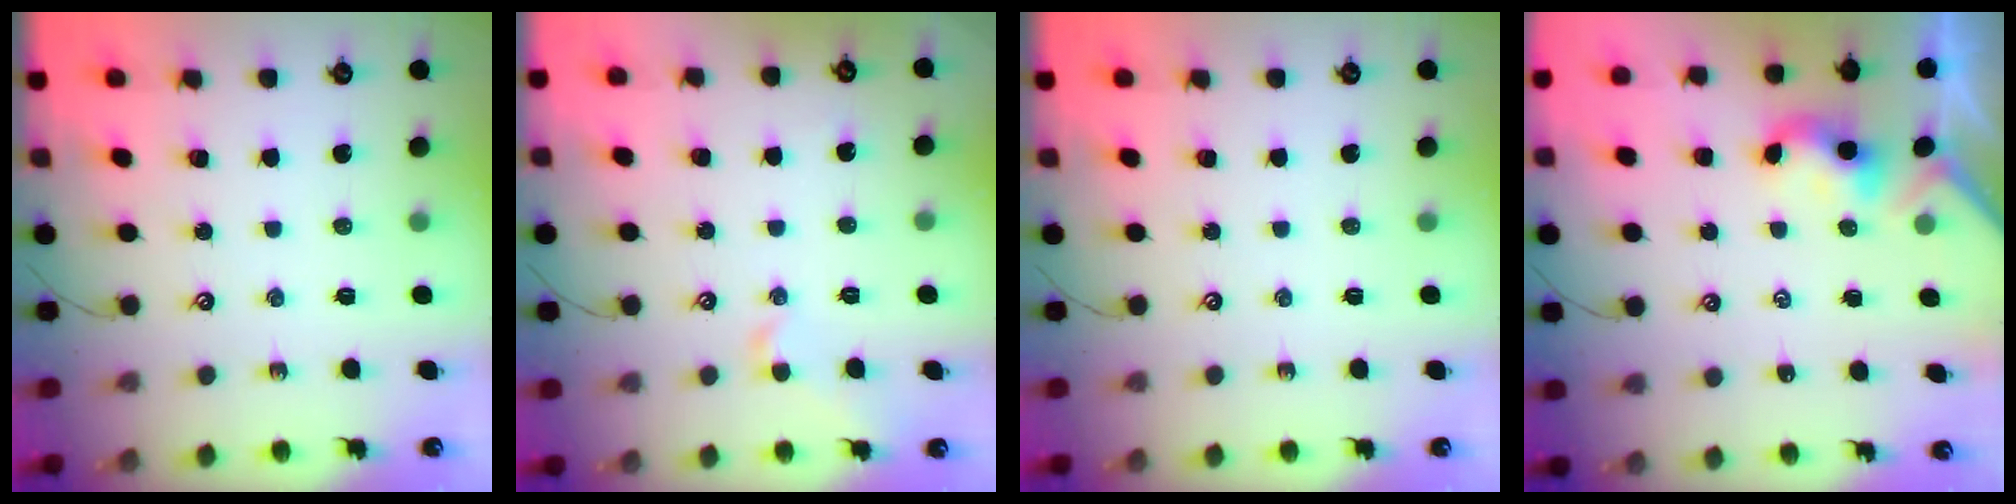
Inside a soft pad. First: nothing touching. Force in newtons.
{"total": 0.9, "press": 0.8, "slide": 0.4}
{"total": 0.0}
{"total": 2.4, "press": 2.4, "slide": 0.2}